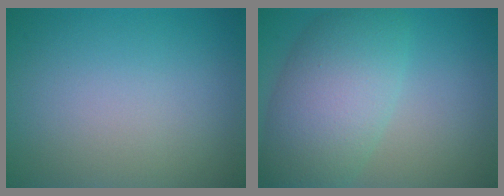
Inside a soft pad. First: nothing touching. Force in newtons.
{"total": 7.8, "press": 7.8, "slide": 0.1}